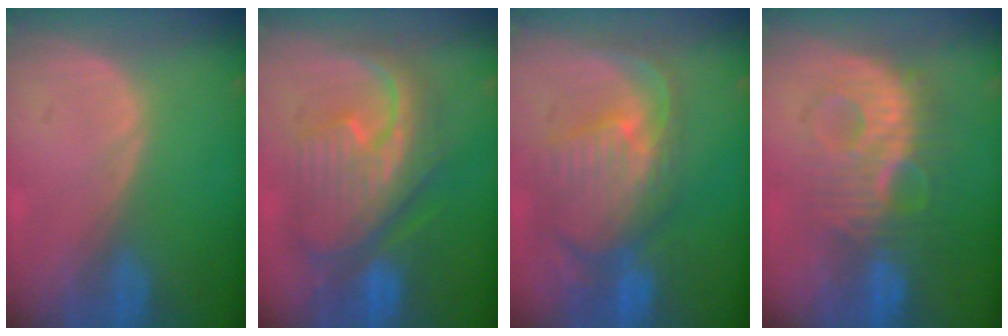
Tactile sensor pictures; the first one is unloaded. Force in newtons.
{"total": 11.4, "press": 11.3, "slide": 1.1}
{"total": 11.1, "press": 9.7, "slide": 5.5}
{"total": 9.4, "press": 9.3, "slide": 1.6}